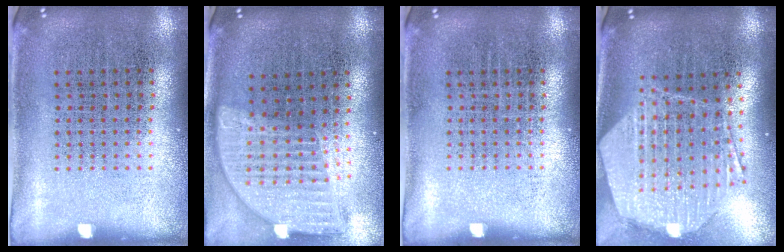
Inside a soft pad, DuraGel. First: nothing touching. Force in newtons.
{"total": 1.8, "press": 1.5, "slide": 1.0}
{"total": 0.0}
{"total": 2.5, "press": 2.1, "slide": 1.4}